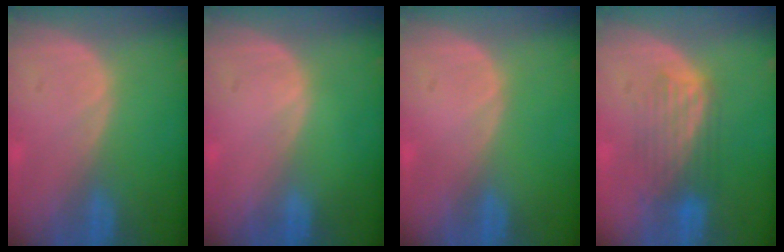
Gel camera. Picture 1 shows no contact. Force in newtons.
{"total": 0.0}
{"total": 0.0}
{"total": 5.4, "press": 5.4, "slide": 0.4}